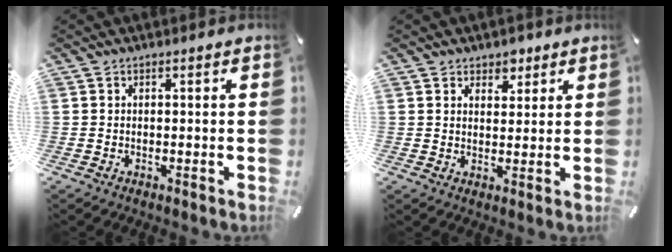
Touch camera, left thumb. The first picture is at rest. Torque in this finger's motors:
{"motor_torque": [0.70, 0.12, 0.14, -0.70, 0.10]}